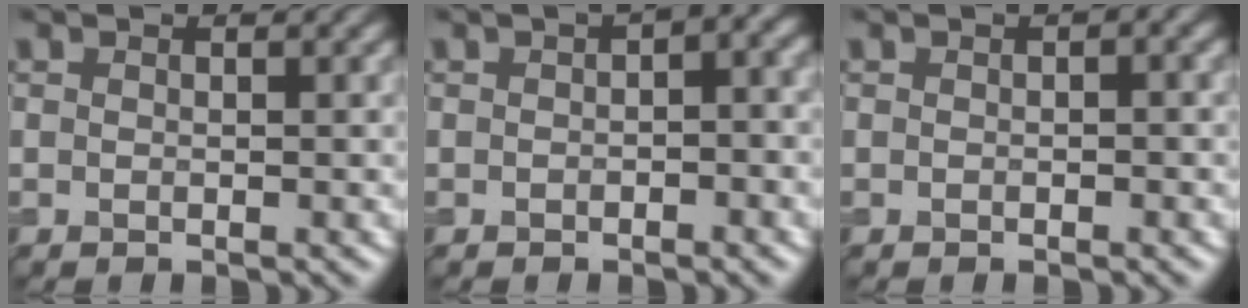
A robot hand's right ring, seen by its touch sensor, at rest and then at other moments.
{"total": 3.5, "force": [0.5, 1.7, 3.1], "torque": [-0.026, 0.010, 0.002]}
{"total": 1.1, "force": [0.1, 0.4, 1.0], "torque": [-0.012, 0.003, 0.004]}